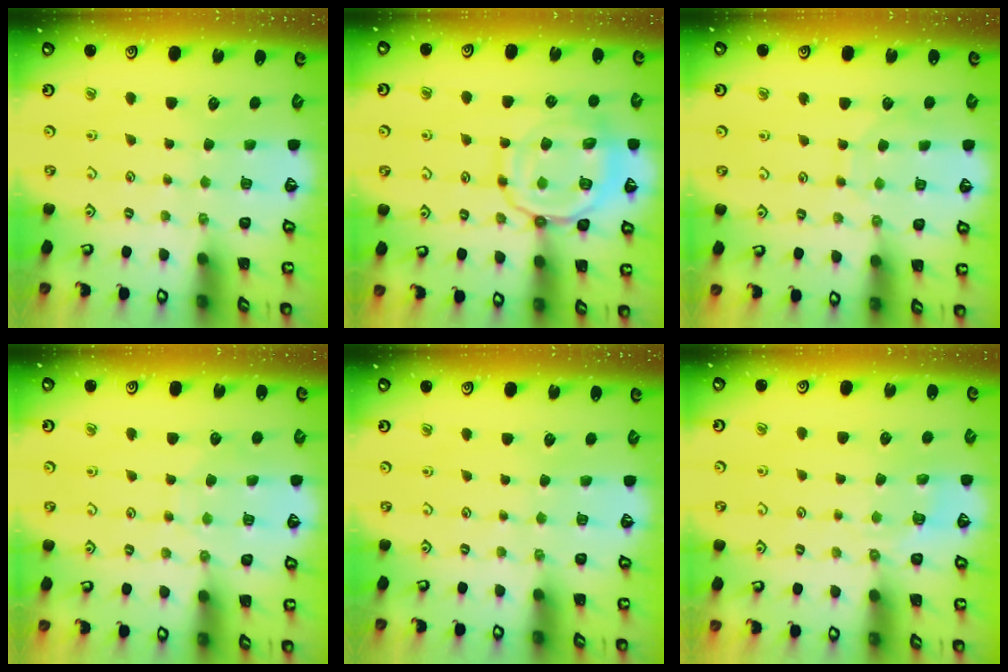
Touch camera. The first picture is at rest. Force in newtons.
{"total": 15.4, "press": 15.3, "slide": 1.5}
{"total": 6.8, "press": 6.8, "slide": 0.1}
{"total": 6.8, "press": 6.8, "slide": 0.6}
{"total": 0.0}
{"total": 3.0, "press": 2.5, "slide": 1.6}